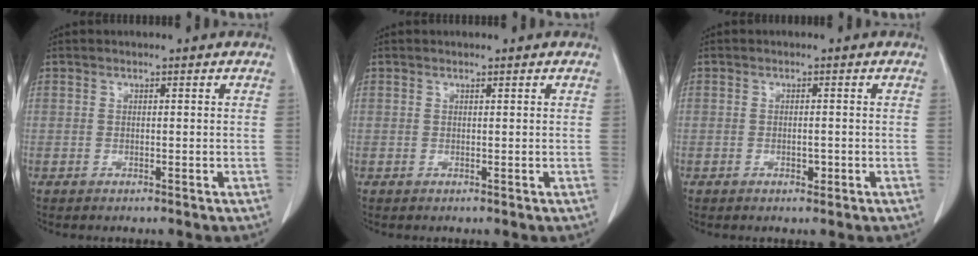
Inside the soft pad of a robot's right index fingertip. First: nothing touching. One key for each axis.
{"total": 0.0}
{"total": 1.3, "fx": -0.5, "fy": 0.5, "fz": 1.0, "tx": -0.020, "ty": 0.000, "tz": -0.005}